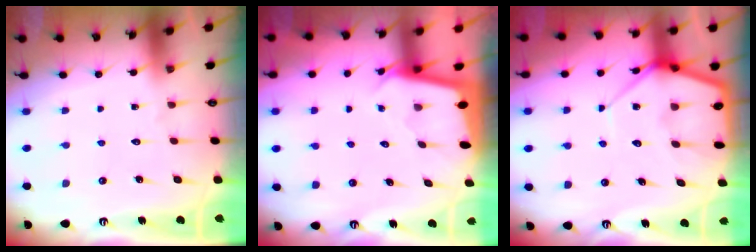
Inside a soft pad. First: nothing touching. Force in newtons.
{"total": 2.0, "press": 2.0, "slide": 0.1}
{"total": 10.0, "press": 10.0, "slide": 0.6}